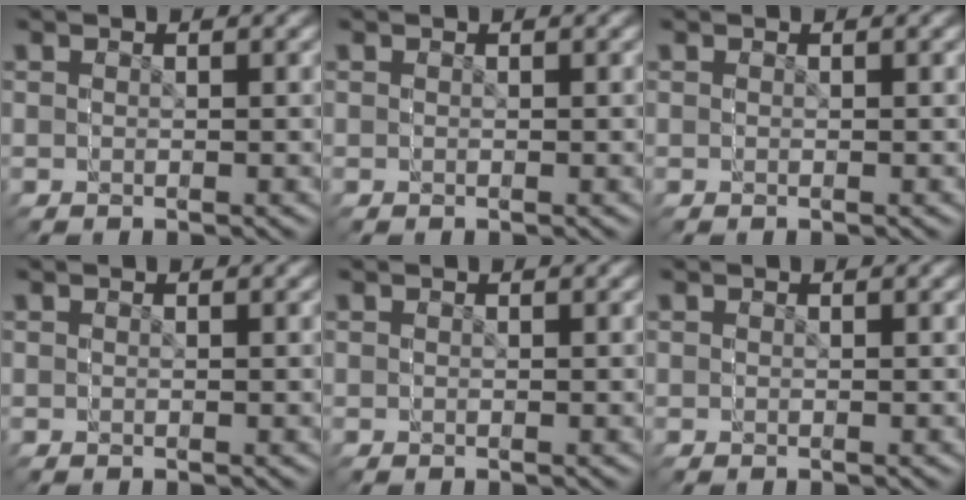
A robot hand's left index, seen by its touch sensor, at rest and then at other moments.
{"total": 0.0}
{"total": 0.0}
{"total": 0.0}
{"total": 0.0}
{"total": 0.0}